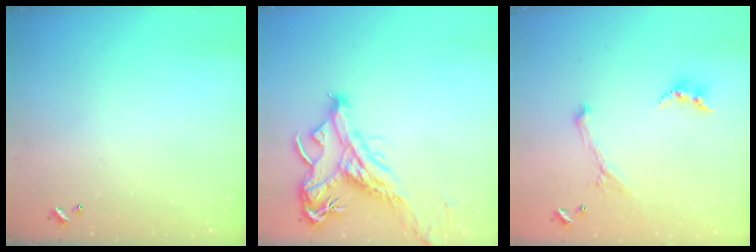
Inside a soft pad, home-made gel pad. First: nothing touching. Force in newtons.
{"total": 3.5, "press": 3.3, "slide": 1.3}
{"total": 1.6, "press": 1.5, "slide": 0.4}